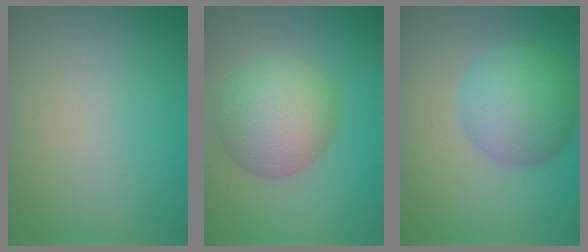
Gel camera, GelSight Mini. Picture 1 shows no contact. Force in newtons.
{"total": 7.4, "press": 7.4, "slide": 0.1}
{"total": 6.9, "press": 6.9, "slide": 0.2}